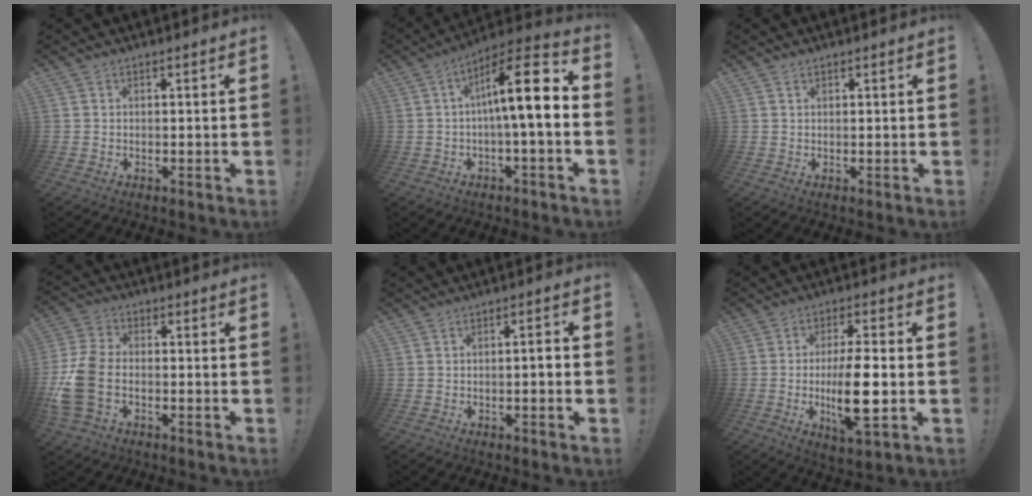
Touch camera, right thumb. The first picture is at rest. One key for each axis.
{"total": 15.0, "fx": 0.9, "fy": 2.6, "fz": 14.7, "tx": -0.243, "ty": -0.004, "tz": 0.005}
{"total": 0.6, "fx": 0.5, "fy": 0.3, "fz": 0.2, "tx": -0.004, "ty": -0.001, "tz": 0.010}
{"total": 11.8, "fx": -4.1, "fy": 7.6, "fz": 8.0, "tx": -0.179, "ty": 0.024, "tz": -0.071}
{"total": 2.7, "fx": -0.9, "fy": 0.0, "fz": 2.6, "tx": -0.051, "ty": 0.004, "tz": -0.017}
{"total": 13.2, "fx": -2.4, "fy": 2.9, "fz": 12.6, "tx": -0.228, "ty": -0.007, "tz": -0.045}